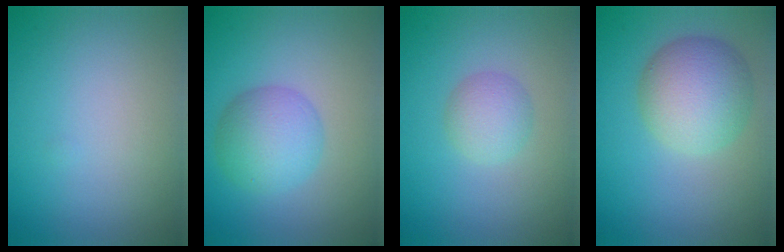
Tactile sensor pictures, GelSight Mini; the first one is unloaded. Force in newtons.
{"total": 4.6, "press": 4.6, "slide": 0.1}
{"total": 2.4, "press": 2.4, "slide": 0.1}
{"total": 6.3, "press": 6.3, "slide": 0.2}